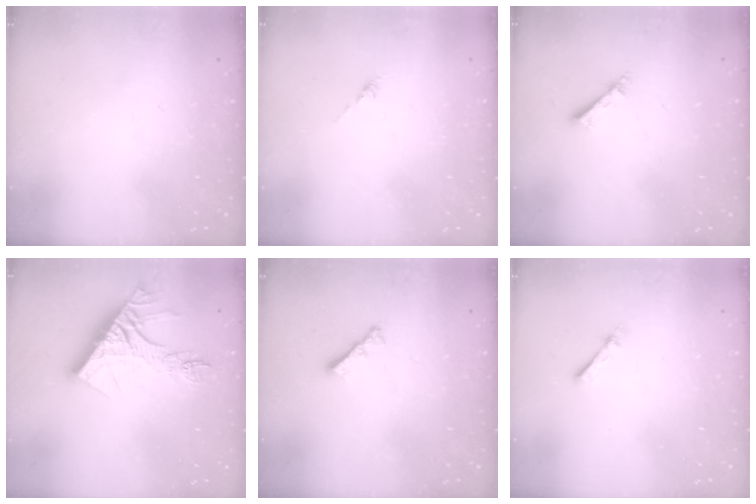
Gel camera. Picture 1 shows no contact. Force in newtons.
{"total": 0.0}
{"total": 2.5, "press": 2.5, "slide": 0.1}
{"total": 13.6, "press": 13.6, "slide": 1.1}
{"total": 2.8, "press": 2.7, "slide": 0.6}
{"total": 1.9, "press": 1.9, "slide": 0.3}